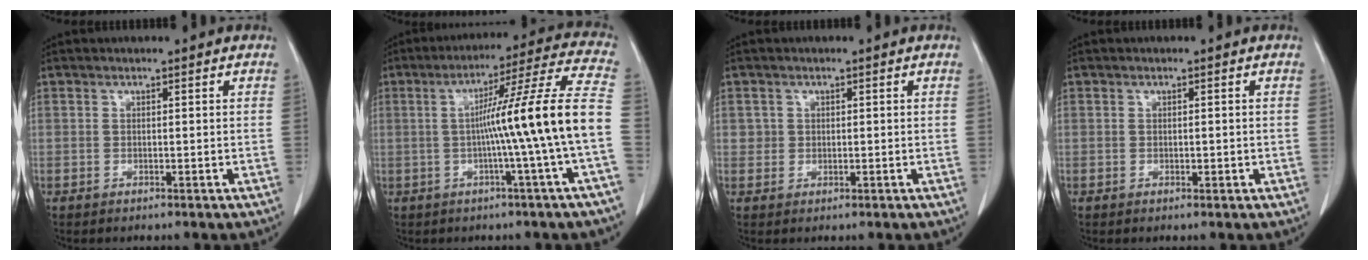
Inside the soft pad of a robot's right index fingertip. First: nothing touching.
{"total": 15.0, "force": [-1.9, -2.8, 14.6], "torque": [-0.208, 0.011, -0.034]}
{"total": 1.3, "force": [0.3, 1.3, 0.0], "torque": [0.011, 0.002, 0.002]}
{"total": 0.7, "force": [0.0, 0.5, 0.5], "torque": [-0.001, 0.003, 0.003]}